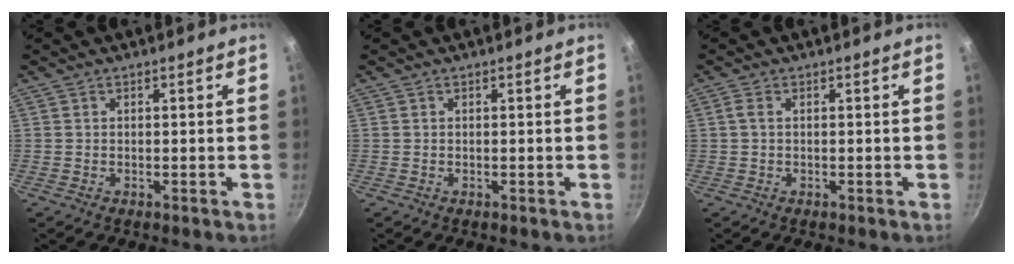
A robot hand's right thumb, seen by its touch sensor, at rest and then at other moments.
{"total": 0.0}
{"total": 1.2, "force": [0.3, 0.6, 1.0], "torque": [-0.021, 0.003, 0.004]}